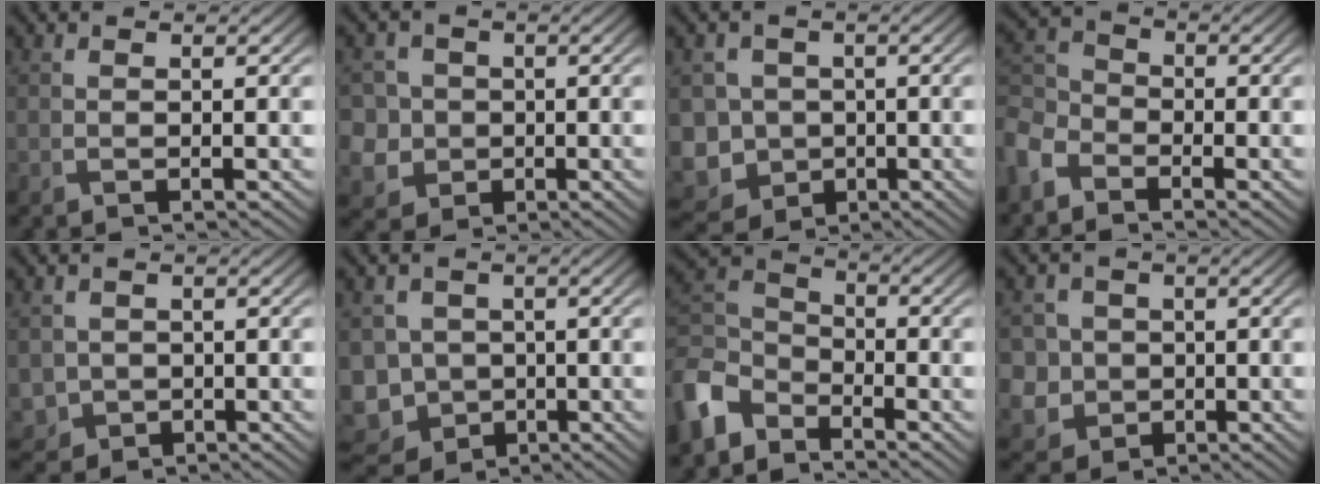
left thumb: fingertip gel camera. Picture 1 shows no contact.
{"total": 6.3, "force": [-0.2, 6.1, 1.6], "torque": [-0.068, 0.010, -0.025]}
{"total": 9.2, "force": [-3.1, 8.2, 3.0], "torque": [-0.092, -0.024, -0.075]}
{"total": 5.8, "force": [-3.9, 3.6, 2.3], "torque": [-0.070, -0.001, -0.100]}
{"total": 3.1, "force": [-0.4, 3.0, 0.7], "torque": [-0.031, -0.014, -0.011]}
{"total": 10.3, "force": [-3.2, 9.1, 3.7], "torque": [-0.116, -0.029, -0.071]}
{"total": 6.7, "force": [-4.8, 3.9, 2.5], "torque": [-0.070, -0.004, -0.121]}
{"total": 5.6, "force": [-0.3, 5.5, 1.3], "torque": [-0.050, -0.004, -0.025]}